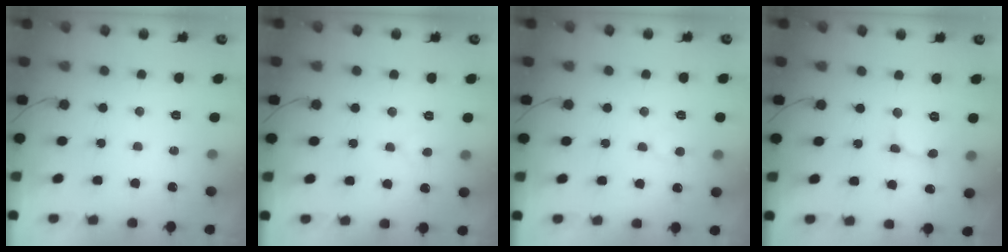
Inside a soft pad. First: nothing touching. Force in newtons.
{"total": 3.8, "press": 3.8, "slide": 0.3}
{"total": 5.8, "press": 5.8, "slide": 0.3}
{"total": 2.3, "press": 2.3, "slide": 0.1}